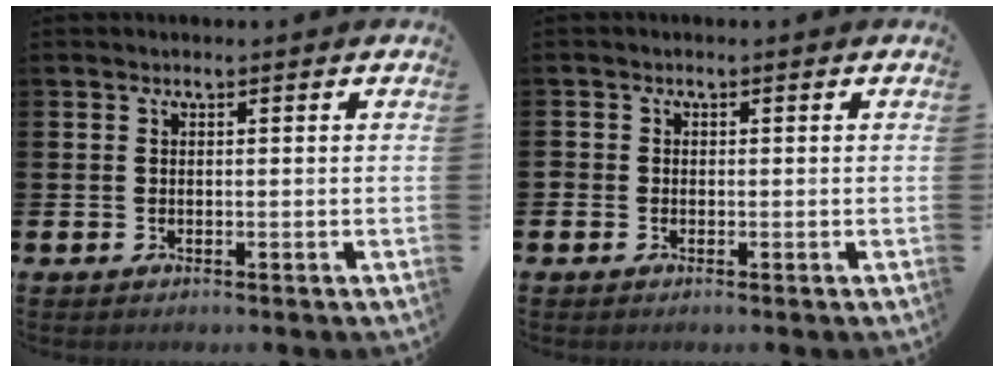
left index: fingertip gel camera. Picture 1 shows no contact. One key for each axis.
{"total": 0.9, "fx": -0.6, "fy": 0.7, "fz": 0.0, "tx": 0.003, "ty": 0.001, "tz": -0.013}